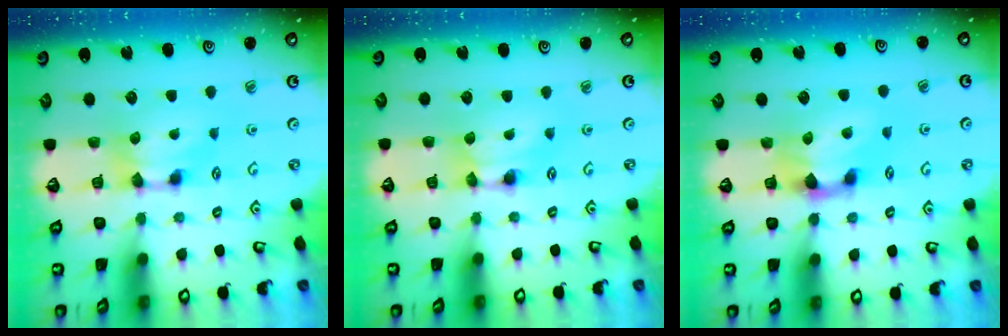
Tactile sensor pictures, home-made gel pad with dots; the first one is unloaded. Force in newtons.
{"total": 1.8, "press": 1.8, "slide": 0.1}
{"total": 1.4, "press": 0.7, "slide": 1.1}